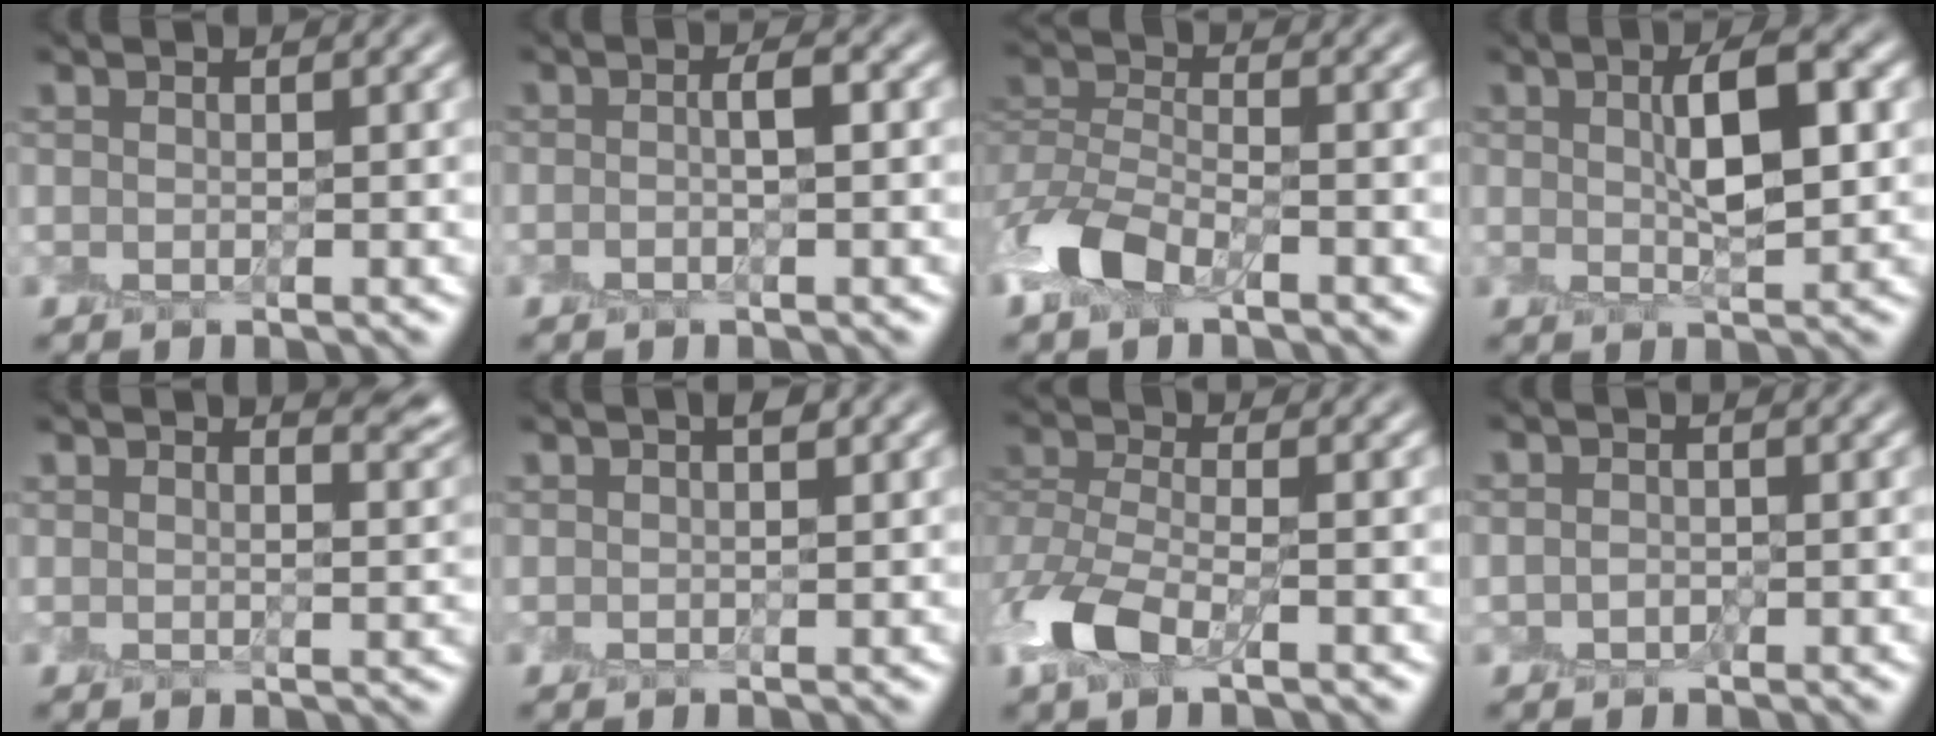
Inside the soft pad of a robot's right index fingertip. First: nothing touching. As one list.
[{"total": 1.4, "force": [-0.1, 0.4, 1.4], "torque": [-0.022, 0.005, -0.002]}, {"total": 5.3, "force": [-3.4, 2.8, 3.1], "torque": [-0.063, 0.001, -0.074]}, {"total": 4.8, "force": [1.2, 1.4, 4.5], "torque": [-0.070, 0.010, 0.022]}, {"total": 5.9, "force": [4.3, 2.1, 3.4], "torque": [-0.007, 0.033, 0.034]}, {"total": 1.6, "force": [1.0, 0.3, 1.1], "torque": [-0.009, 0.007, 0.017]}, {"total": 5.2, "force": [-2.3, 2.9, 3.6], "torque": [-0.090, 0.001, -0.054]}, {"total": 0.8, "force": [0.1, 0.8, 0.2], "torque": [-0.002, 0.004, 0.005]}]